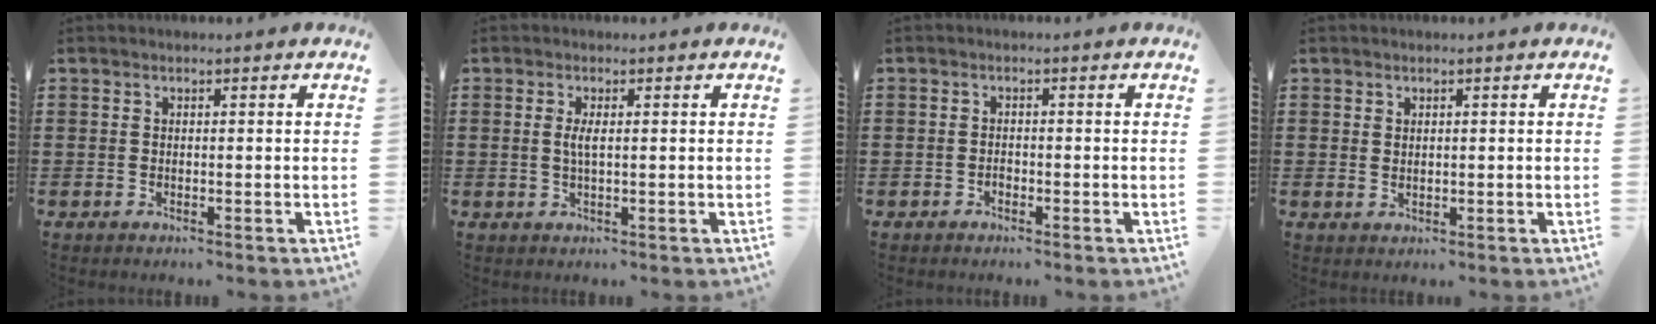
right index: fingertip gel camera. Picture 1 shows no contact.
{"total": 2.0, "force": [0.2, 0.3, 2.0], "torque": [-0.040, -0.003, 0.002]}
{"total": 0.8, "force": [-0.5, 0.6, 0.2], "torque": [-0.005, 0.000, -0.011]}
{"total": 1.1, "force": [0.9, 0.6, 0.2], "torque": [-0.006, 0.004, 0.016]}